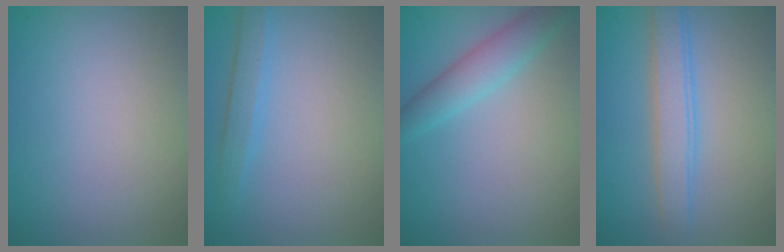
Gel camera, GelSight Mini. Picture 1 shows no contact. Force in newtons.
{"total": 1.7, "press": 1.7, "slide": 0.1}
{"total": 3.0, "press": 3.0, "slide": 0.1}
{"total": 3.2, "press": 3.2, "slide": 0.4}